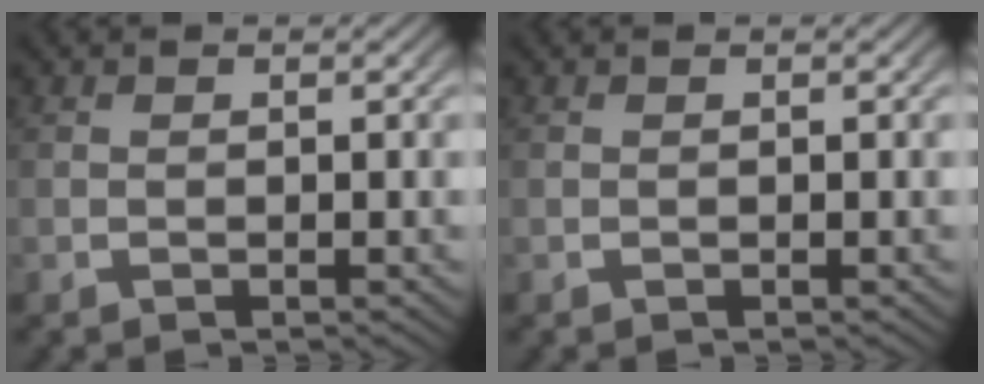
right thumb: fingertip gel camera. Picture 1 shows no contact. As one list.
[{"total": 0.0}]